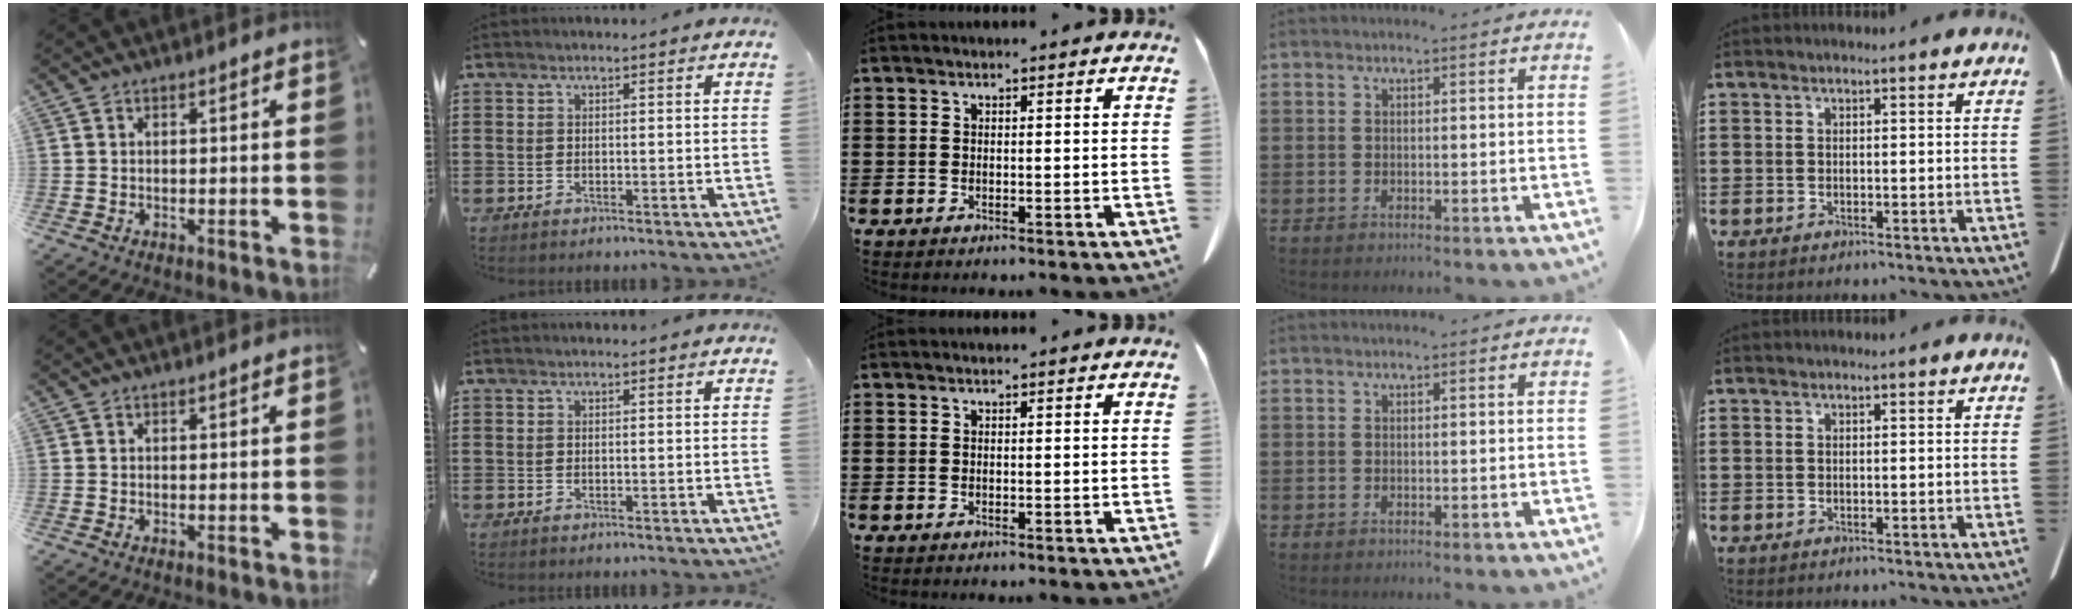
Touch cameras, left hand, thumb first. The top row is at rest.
{}